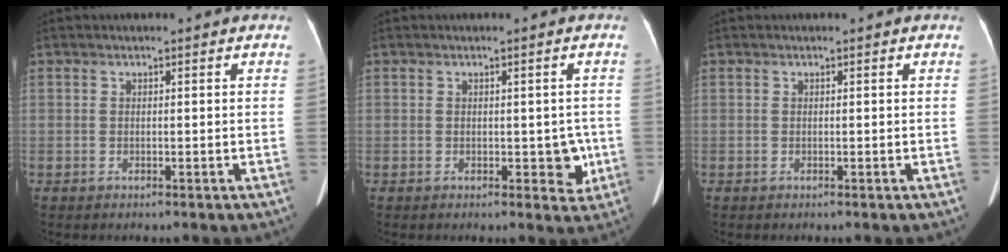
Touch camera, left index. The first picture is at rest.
{"total": 3.4, "force": [-0.5, 2.2, 2.6], "torque": [-0.022, 0.008, 0.000]}
{"total": 0.0}